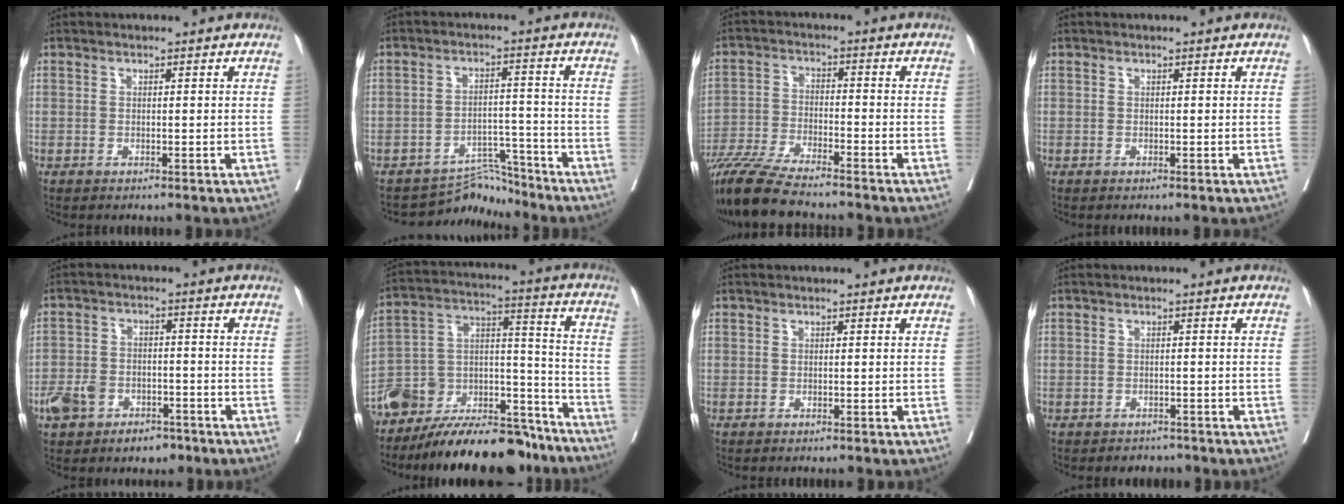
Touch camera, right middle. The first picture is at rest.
{"total": 5.2, "force": [-5.0, 0.8, -1.0], "torque": [0.020, 0.027, -0.075]}
{"total": 11.7, "force": [-10.2, 0.8, 5.7], "torque": [-0.099, -0.030, -0.177]}
{"total": 0.0}
{"total": 7.7, "force": [-4.3, 4.8, 4.1], "torque": [-0.080, 0.016, -0.064]}
{"total": 22.7, "force": [-20.0, 6.3, 8.5], "torque": [-0.145, 0.025, -0.329]}
{"total": 0.0}
{"total": 2.0, "force": [-1.7, 1.0, -0.2], "torque": [-0.001, 0.002, -0.027]}